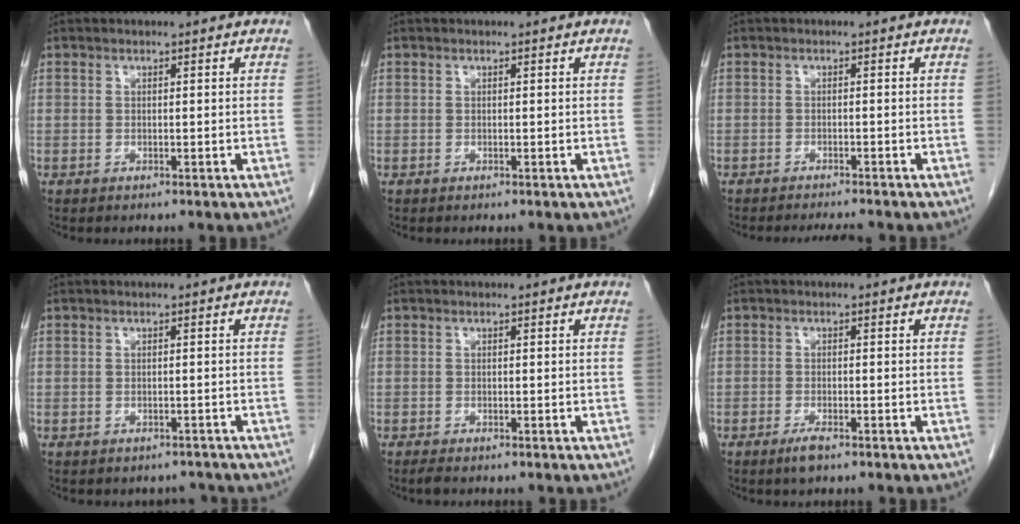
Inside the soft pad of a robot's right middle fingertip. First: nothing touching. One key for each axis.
{"total": 0.0}
{"total": 3.9, "fx": -3.7, "fy": 0.1, "fz": 1.3, "tx": -0.016, "ty": -0.009, "tz": -0.052}
{"total": 2.0, "fx": -1.7, "fy": 1.0, "fz": -0.1, "tx": 0.003, "ty": 0.003, "tz": -0.023}
{"total": 0.9, "fx": -0.7, "fy": 0.1, "fz": 0.5, "tx": -0.017, "ty": -0.004, "tz": -0.014}
{"total": 2.1, "fx": -1.4, "fy": 0.4, "fz": 1.5, "tx": -0.030, "ty": -0.002, "tz": -0.025}